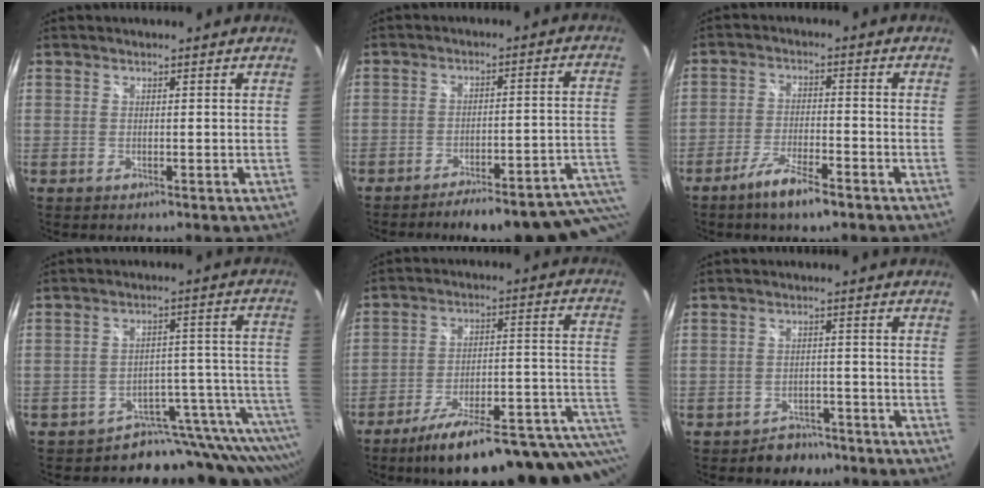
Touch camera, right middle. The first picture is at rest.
{"total": 18.6, "force": [-15.0, 2.6, 10.7], "torque": [-0.103, -0.010, -0.189]}
{"total": 7.6, "force": [-5.4, 1.4, 5.2], "torque": [-0.114, -0.008, -0.095]}
{"total": 13.7, "force": [-11.6, 5.9, 4.2], "torque": [-0.019, 0.017, -0.171]}
{"total": 23.6, "force": [-12.6, 6.6, 18.9], "torque": [-0.246, -0.023, -0.161]}
{"total": 5.4, "force": [-4.2, 3.2, 0.7], "torque": [-0.019, 0.014, -0.054]}